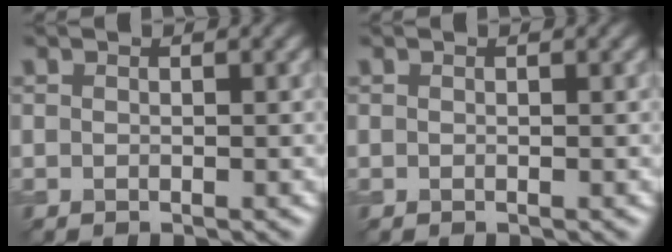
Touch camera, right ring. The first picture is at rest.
{"total": 0.0}